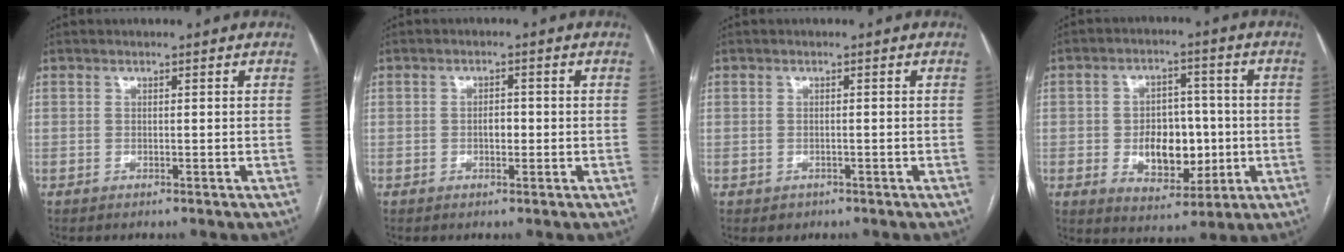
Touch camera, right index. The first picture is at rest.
{"total": 2.0, "force": [-0.4, 1.1, 1.7], "torque": [-0.025, 0.004, -0.005]}
{"total": 1.4, "force": [-0.7, 1.2, 0.3], "torque": [-0.003, 0.003, -0.004]}
{"total": 9.7, "force": [-1.3, 6.0, 7.6], "torque": [-0.122, 0.013, -0.010]}